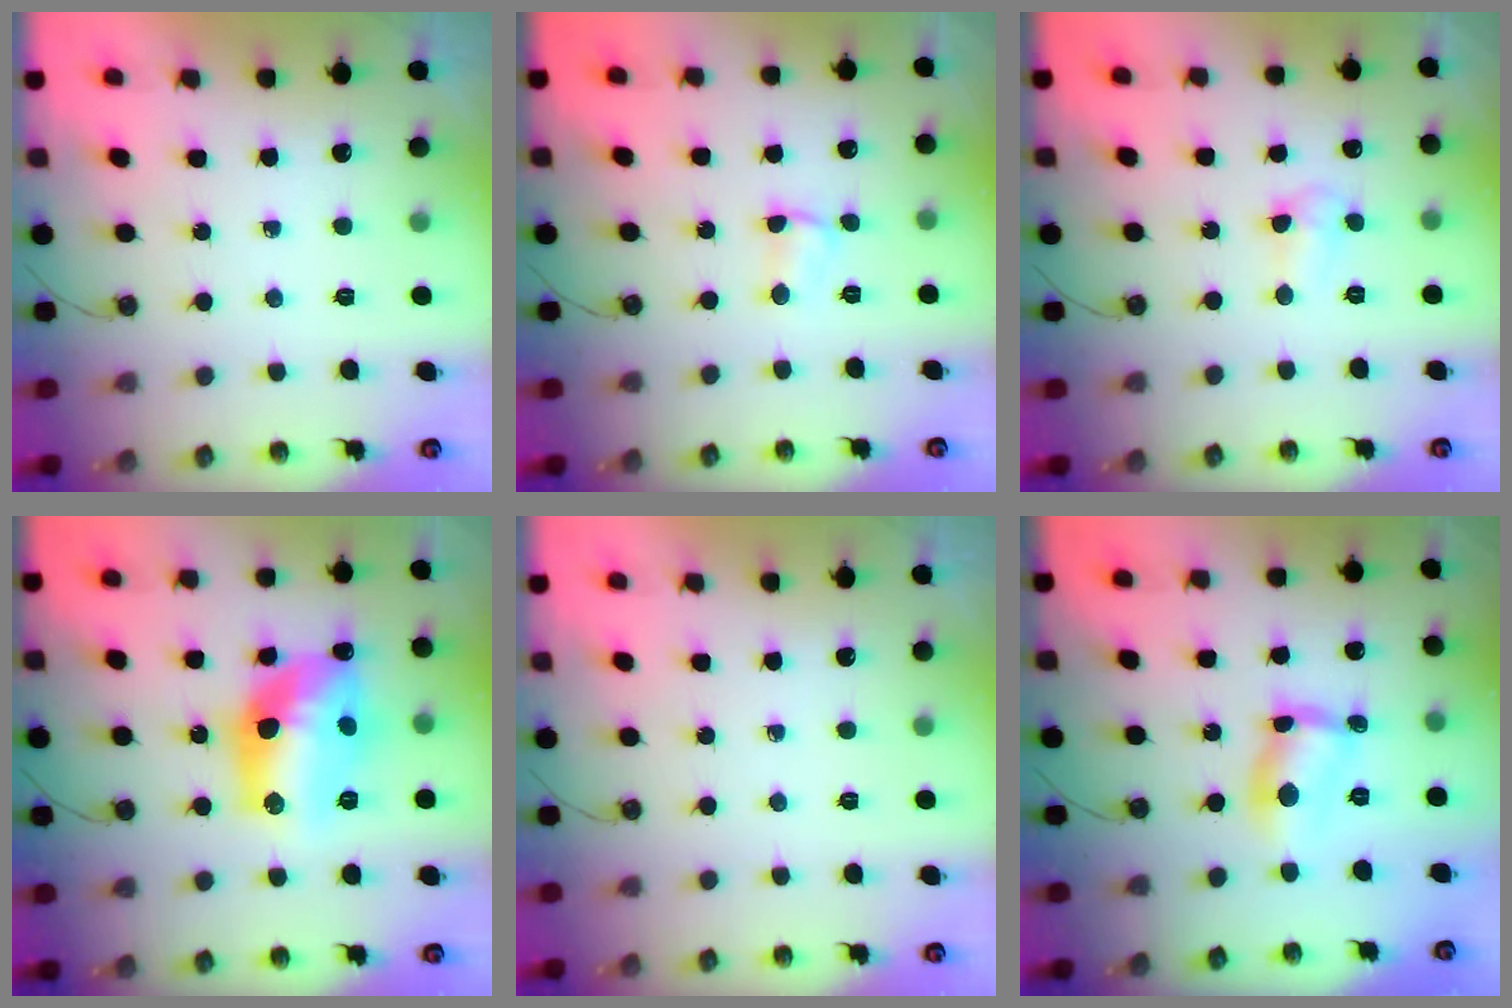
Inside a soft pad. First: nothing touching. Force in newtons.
{"total": 3.3, "press": 3.3, "slide": 0.5}
{"total": 4.0, "press": 4.0, "slide": 0.6}
{"total": 18.9, "press": 18.4, "slide": 4.2}
{"total": 0.0}
{"total": 7.3, "press": 7.3, "slide": 0.3}